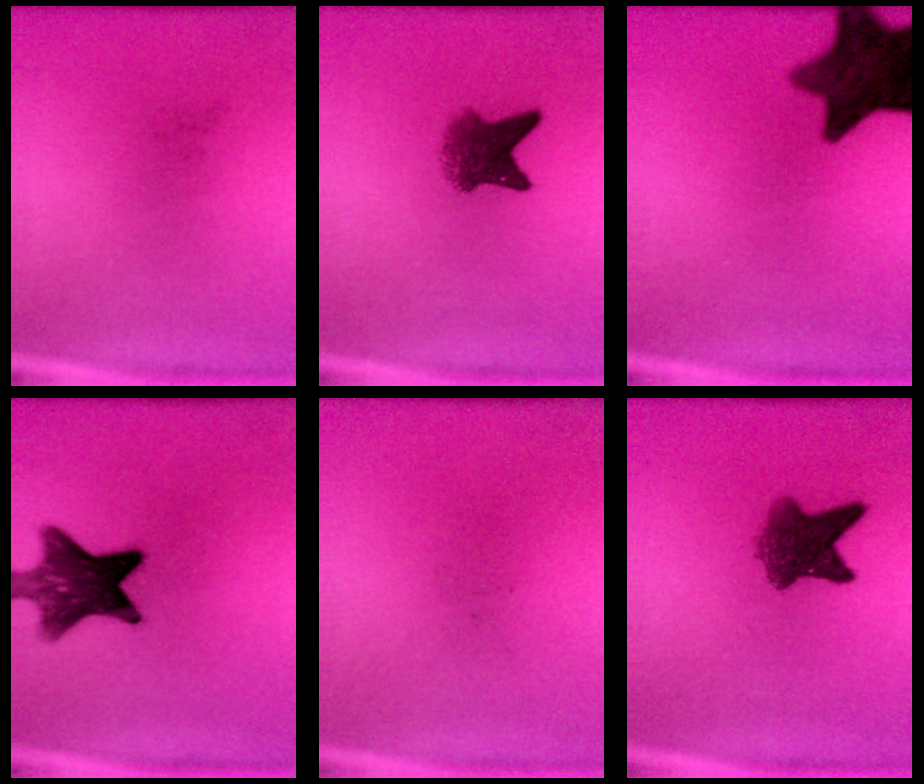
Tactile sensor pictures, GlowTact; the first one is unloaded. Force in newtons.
{"total": 4.9}
{"total": 12.7}
{"total": 11.5}
{"total": 0.0}
{"total": 6.3}